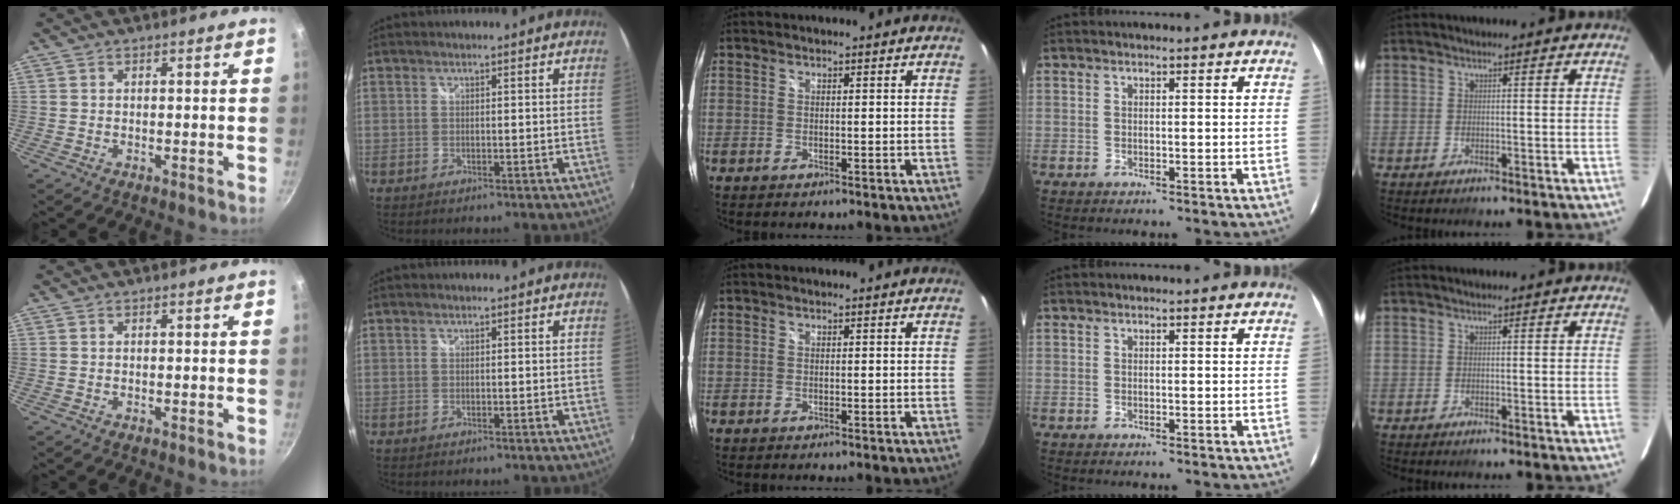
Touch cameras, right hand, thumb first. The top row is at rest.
{}